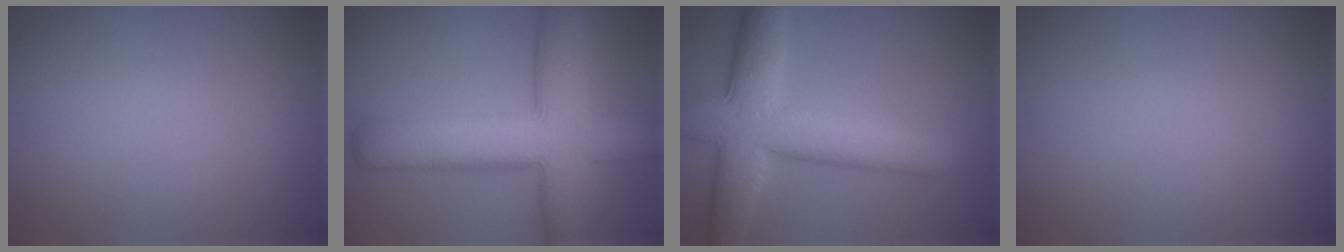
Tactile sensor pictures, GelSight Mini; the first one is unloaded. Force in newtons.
{"total": 10.5, "press": 10.5, "slide": 0.5}
{"total": 8.9, "press": 8.8, "slide": 0.3}
{"total": 0.0}